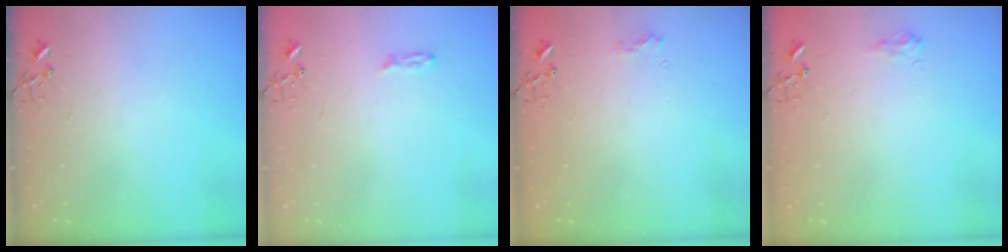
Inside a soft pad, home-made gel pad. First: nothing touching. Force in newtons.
{"total": 2.7, "press": 2.7, "slide": 0.4}
{"total": 7.8, "press": 7.8, "slide": 0.6}
{"total": 7.3, "press": 7.3, "slide": 0.8}